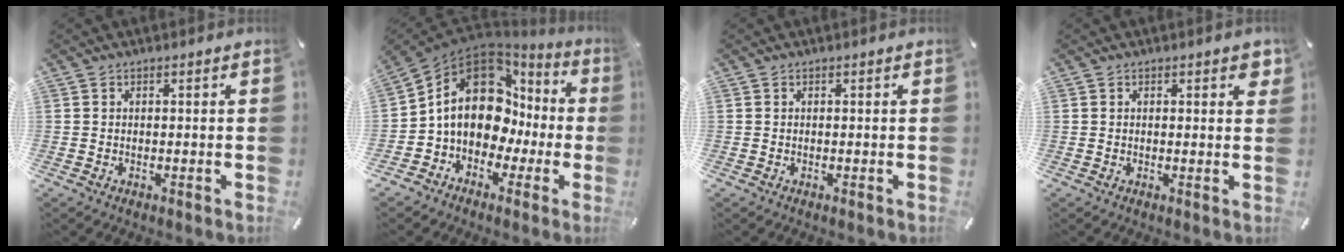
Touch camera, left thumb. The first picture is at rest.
{"total": 15.9, "force": [2.0, 12.0, 10.2], "torque": [-0.184, -0.017, 0.032]}
{"total": 0.0}
{"total": 1.9, "force": [1.0, 0.7, 1.5], "torque": [-0.015, -0.004, 0.013]}